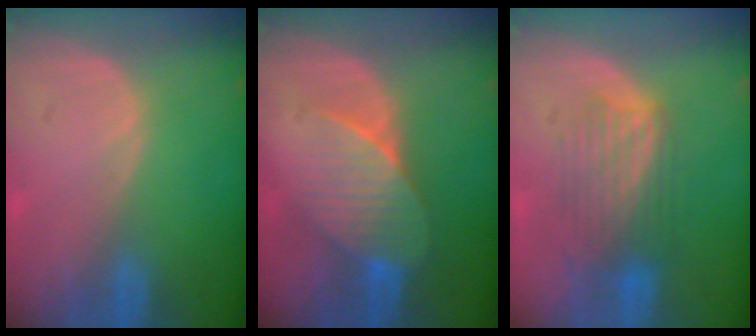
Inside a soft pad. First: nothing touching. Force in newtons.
{"total": 7.4, "press": 6.9, "slide": 2.6}
{"total": 6.4, "press": 6.3, "slide": 0.6}